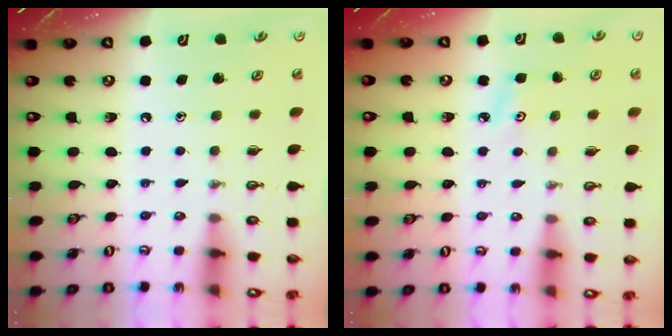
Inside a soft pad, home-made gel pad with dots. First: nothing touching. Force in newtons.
{"total": 3.0, "press": 3.0, "slide": 0.4}